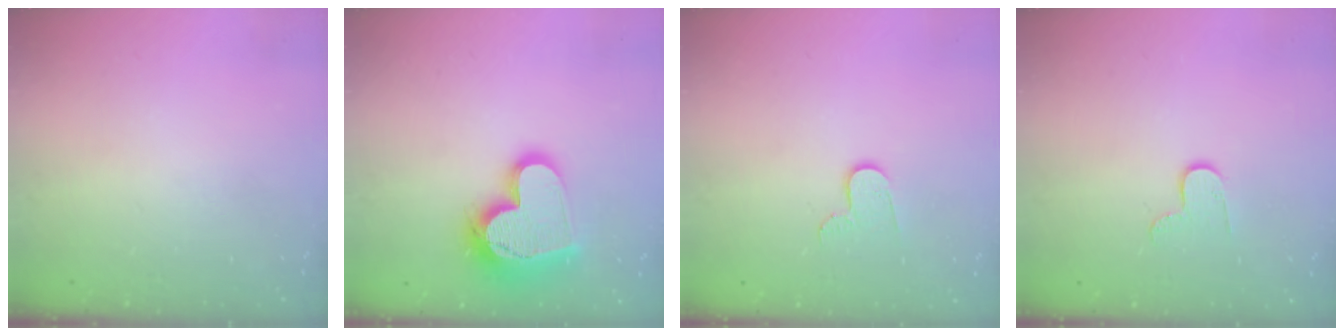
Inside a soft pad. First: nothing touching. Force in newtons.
{"total": 17.9, "press": 17.8, "slide": 1.7}
{"total": 7.0, "press": 7.0, "slide": 0.5}
{"total": 7.0, "press": 7.0, "slide": 0.6}